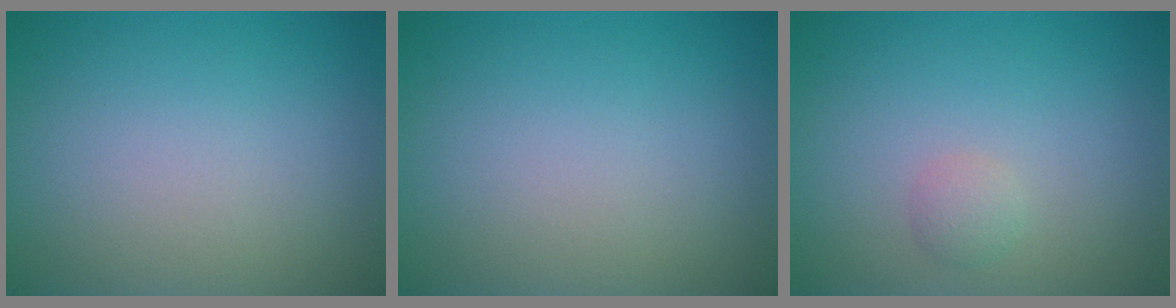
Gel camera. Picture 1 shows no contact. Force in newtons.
{"total": 0.0}
{"total": 1.1, "press": 1.1, "slide": 0.1}